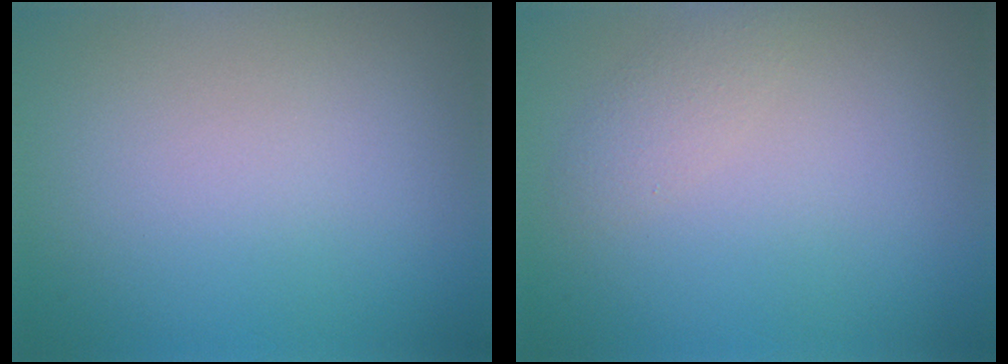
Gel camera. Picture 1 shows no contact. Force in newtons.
{"total": 1.3, "press": 1.3, "slide": 0.1}